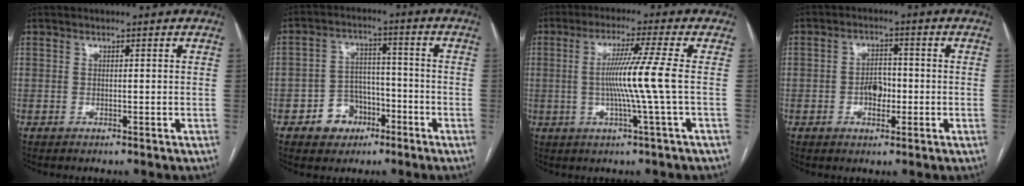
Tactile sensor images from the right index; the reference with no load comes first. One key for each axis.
{"total": 6.7, "fx": -3.3, "fy": 5.4, "fz": 2.2, "tx": -0.039, "ty": 0.021, "tz": -0.045}
{"total": 8.2, "fx": -0.4, "fy": -2.2, "fz": 7.9, "tx": -0.150, "ty": 0.000, "tz": -0.004}
{"total": 3.9, "fx": -0.9, "fy": 2.3, "fz": 3.0, "tx": -0.050, "ty": 0.007, "tz": -0.016}